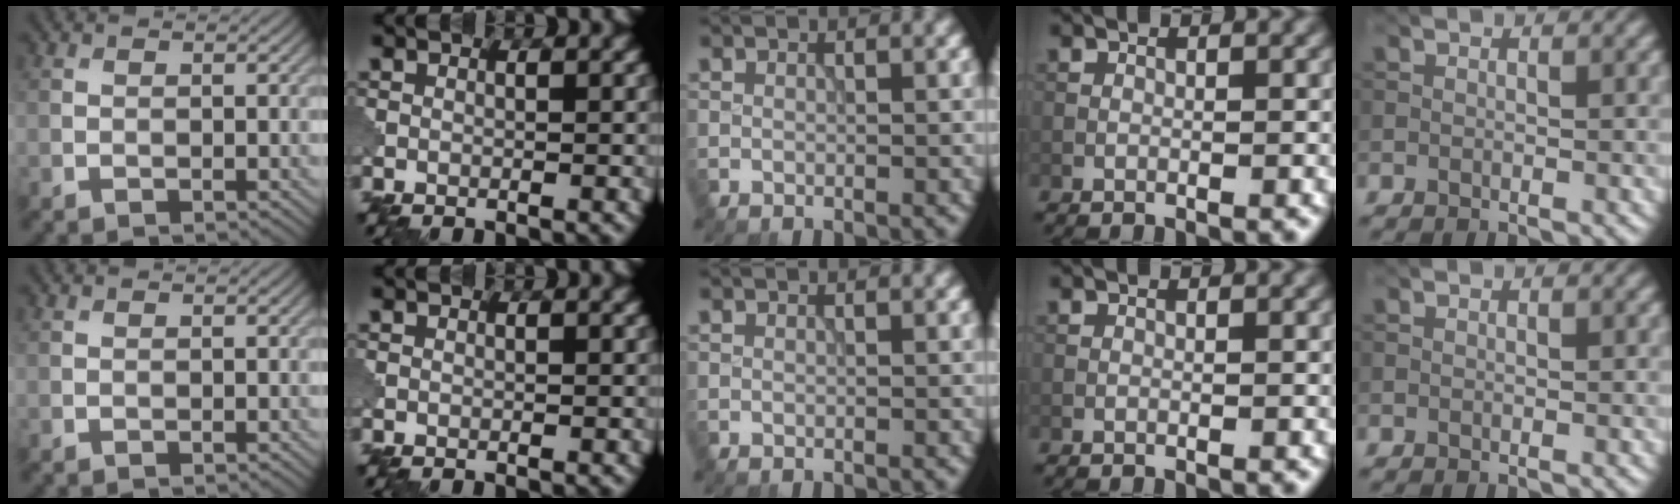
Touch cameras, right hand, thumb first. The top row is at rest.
{}